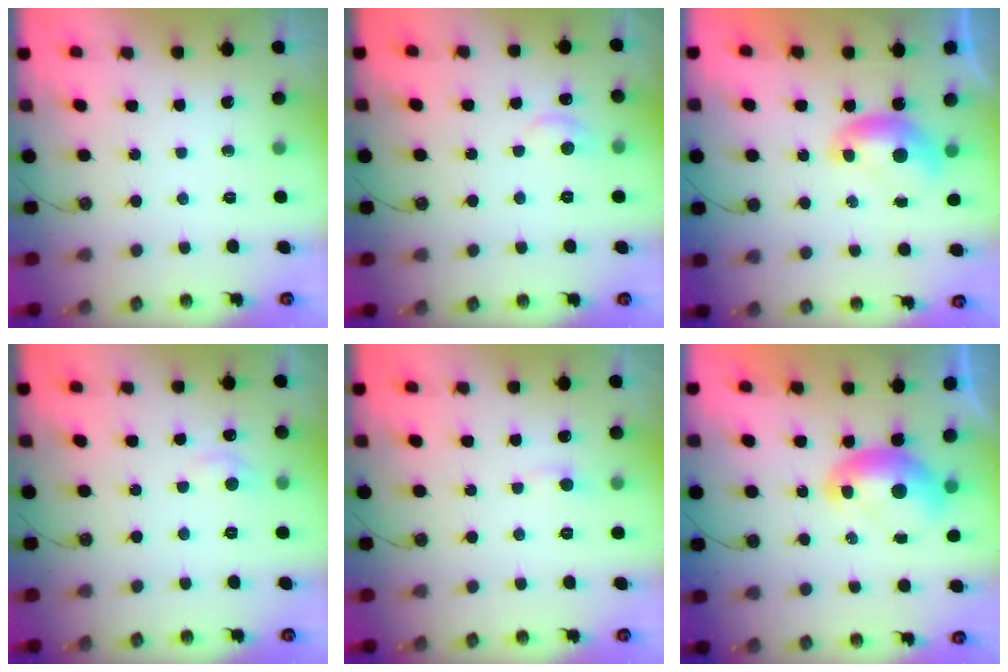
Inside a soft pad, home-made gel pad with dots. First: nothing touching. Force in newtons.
{"total": 1.2, "press": 0.5, "slide": 1.1}
{"total": 0.0}
{"total": 1.0, "press": 0.5, "slide": 0.9}
{"total": 0.7, "press": 0.6, "slide": 0.5}
{"total": 2.1, "press": 2.0, "slide": 0.6}